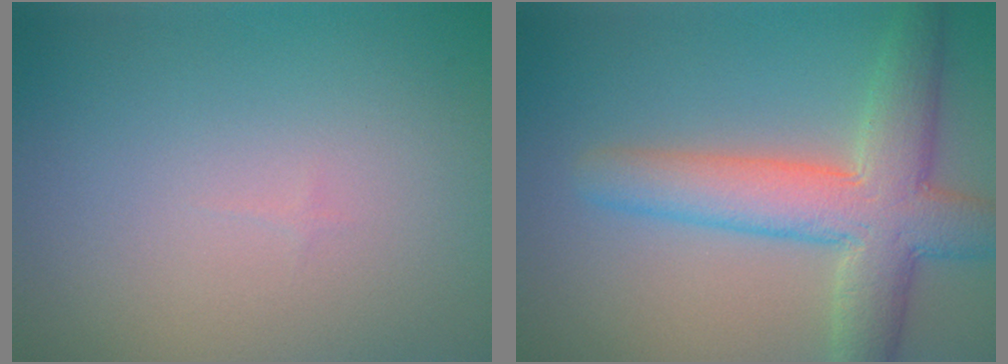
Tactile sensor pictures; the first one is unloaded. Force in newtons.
{"total": 7.3, "press": 7.3, "slide": 0.4}